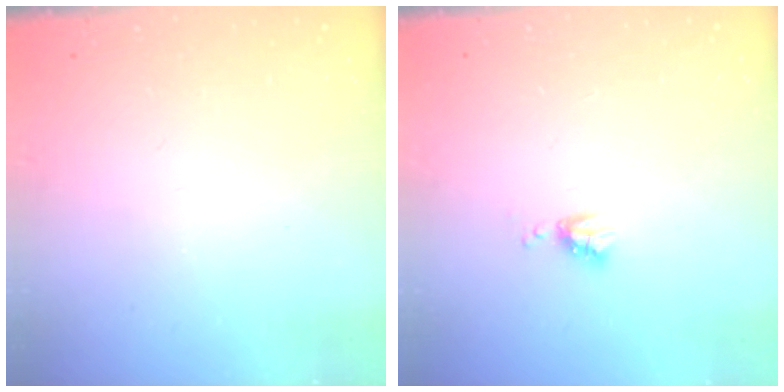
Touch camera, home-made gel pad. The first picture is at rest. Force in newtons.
{"total": 4.1, "press": 4.0, "slide": 0.5}